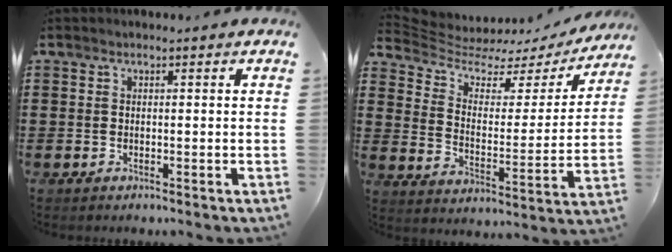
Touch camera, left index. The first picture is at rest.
{"total": 5.2, "force": [4.4, 1.9, 1.8], "torque": [-0.063, -0.029, 0.073]}